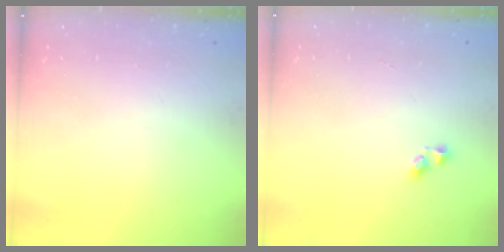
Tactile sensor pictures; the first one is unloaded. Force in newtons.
{"total": 2.2, "press": 1.9, "slide": 1.1}